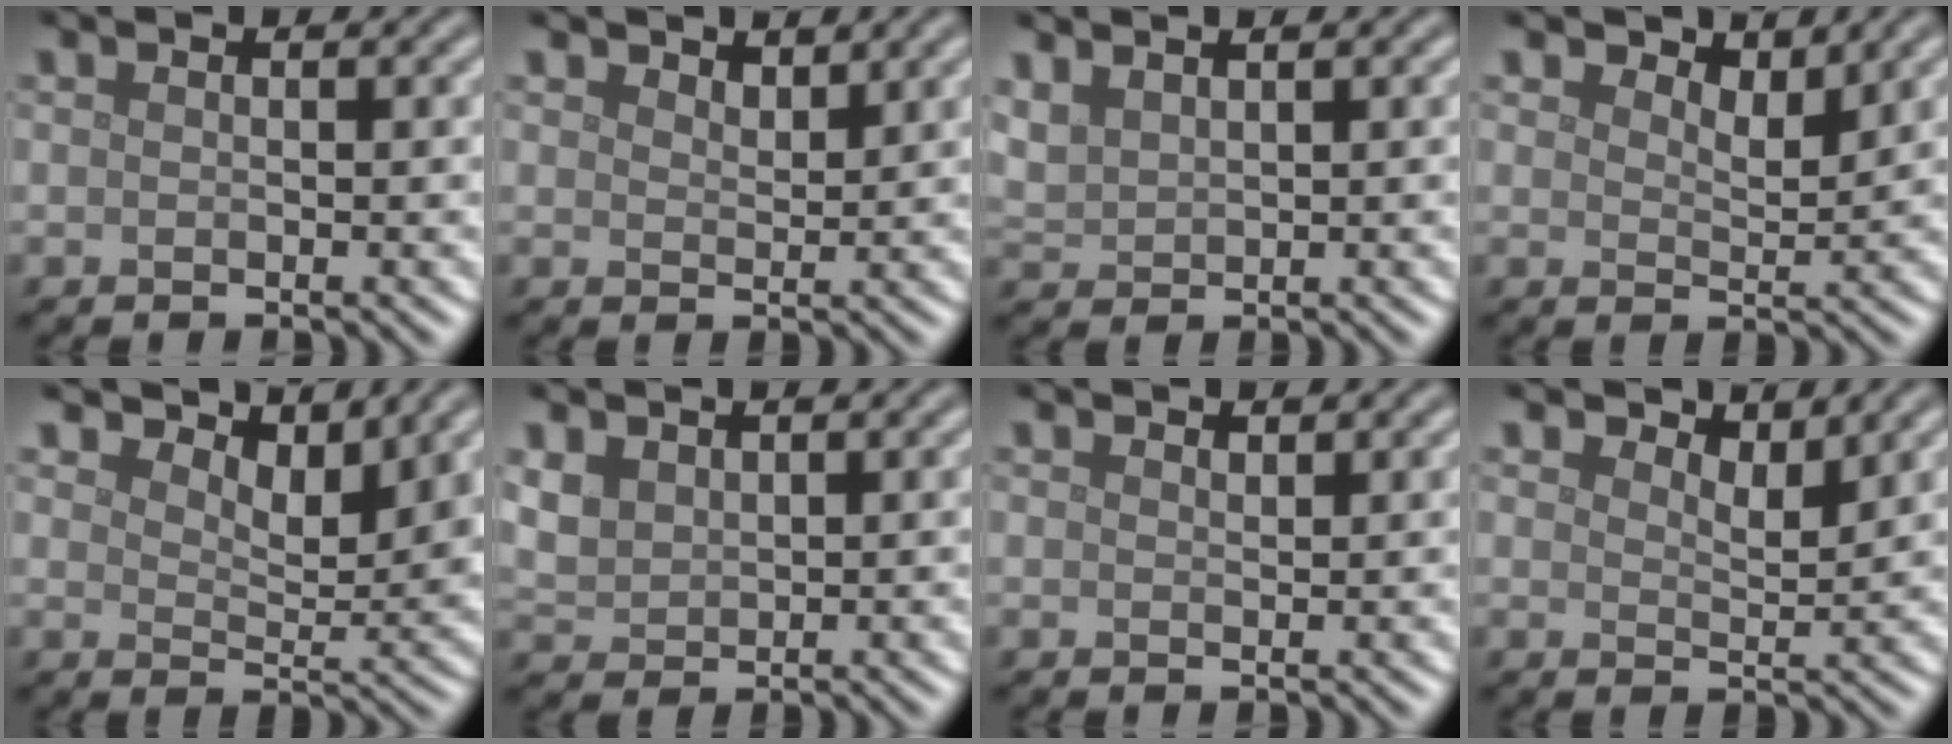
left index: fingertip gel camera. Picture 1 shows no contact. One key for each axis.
{"total": 2.0, "fx": 1.9, "fy": 0.5, "fz": 0.5, "tx": -0.009, "ty": 0.002, "tz": 0.032}
{"total": 2.2, "fx": 1.7, "fy": 1.1, "fz": 0.9, "tx": -0.026, "ty": 0.006, "tz": 0.042}
{"total": 2.7, "fx": 2.5, "fy": 0.7, "fz": 0.8, "tx": -0.012, "ty": -0.002, "tz": 0.036}
{"total": 4.6, "fx": 4.0, "fy": 1.3, "fz": 1.8, "tx": -0.034, "ty": -0.003, "tz": 0.062}
{"total": 2.7, "fx": 1.4, "fy": 1.9, "fz": 1.3, "tx": -0.037, "ty": 0.001, "tz": 0.031}
{"total": 0.6, "fx": 0.6, "fy": 0.2, "fz": 0.1, "tx": -0.002, "ty": -0.001, "tz": 0.012}
{"total": 2.4, "fx": 2.2, "fy": 0.5, "fz": 0.8, "tx": -0.011, "ty": -0.002, "tz": 0.032}